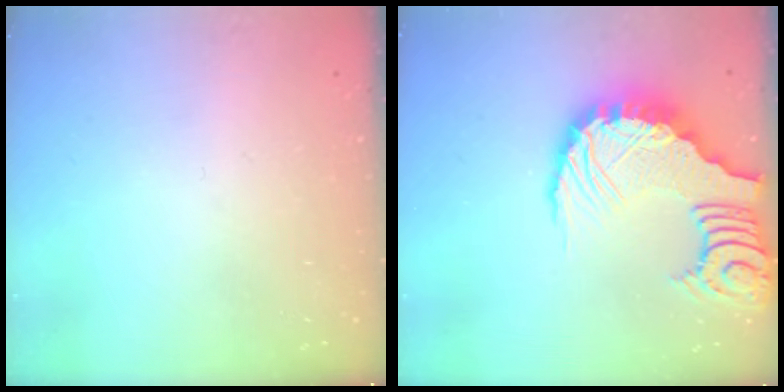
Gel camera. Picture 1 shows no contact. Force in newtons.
{"total": 11.6, "press": 11.5, "slide": 1.5}